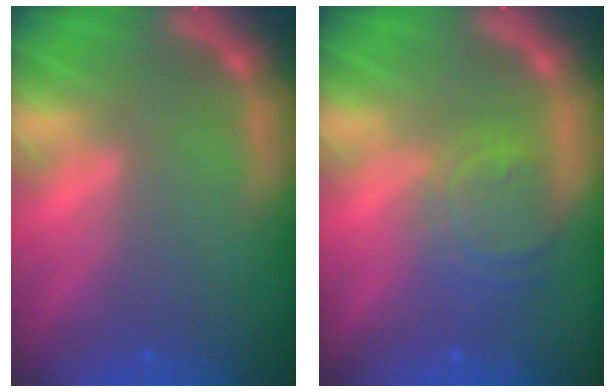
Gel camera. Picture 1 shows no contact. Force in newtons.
{"total": 4.5}